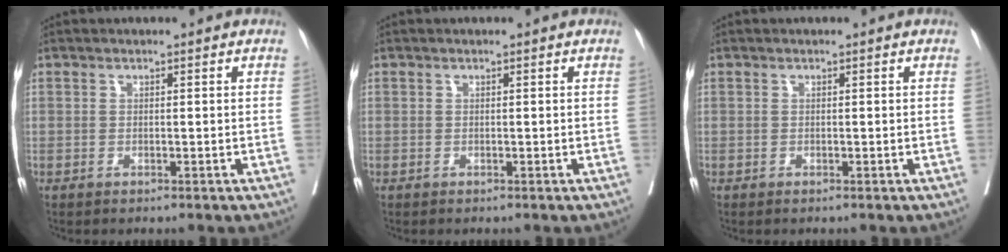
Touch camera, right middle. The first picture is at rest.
{"total": 0.0}
{"total": 0.0}